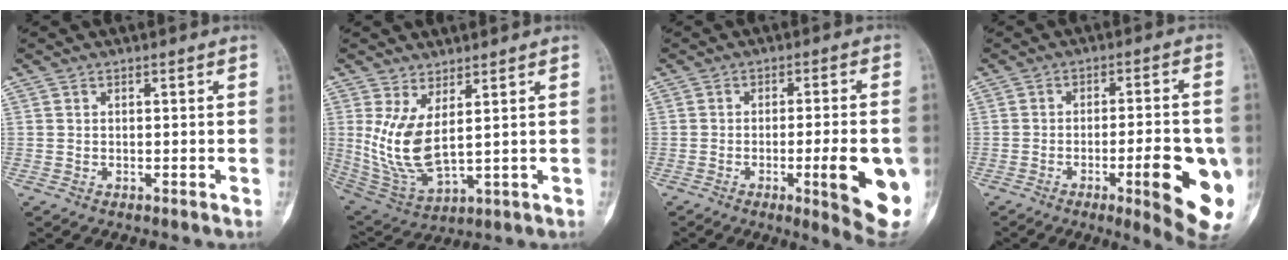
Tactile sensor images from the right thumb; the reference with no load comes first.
{"total": 10.5, "force": [2.5, 4.0, 9.4], "torque": [-0.199, -0.031, 0.068]}
{"total": 13.5, "force": [-3.7, 2.6, 12.7], "torque": [-0.159, -0.008, -0.044]}
{"total": 15.4, "force": [-4.6, 3.5, 14.3], "torque": [-0.172, 0.000, -0.056]}